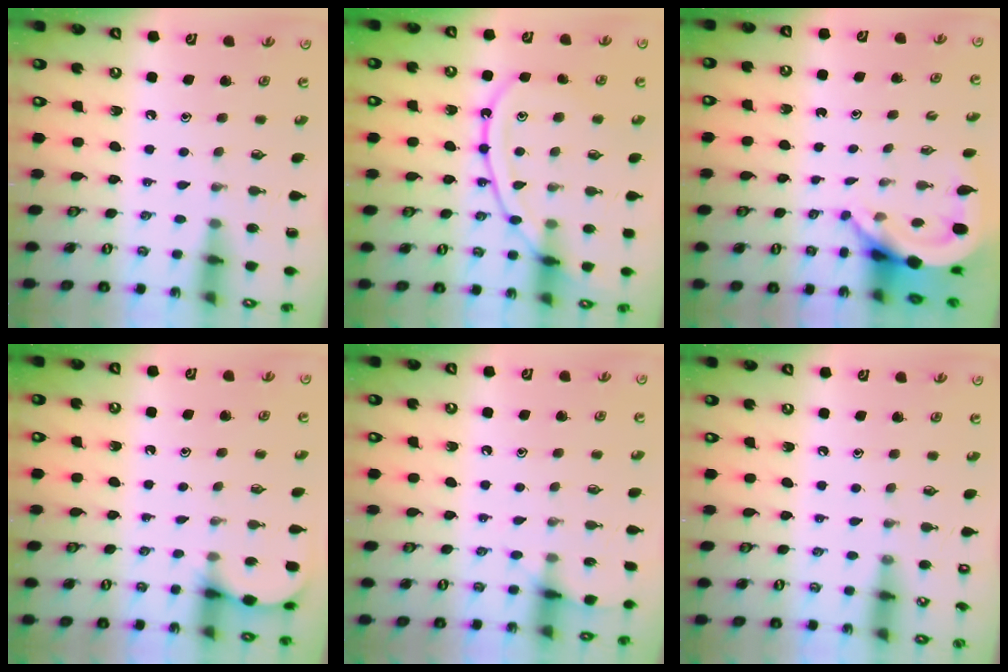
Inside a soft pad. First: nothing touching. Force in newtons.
{"total": 11.9, "press": 11.9, "slide": 1.4}
{"total": 6.4, "press": 6.4, "slide": 0.5}
{"total": 2.8, "press": 2.8, "slide": 0.3}
{"total": 5.7, "press": 5.7, "slide": 0.7}
{"total": 3.2, "press": 3.2, "slide": 0.4}